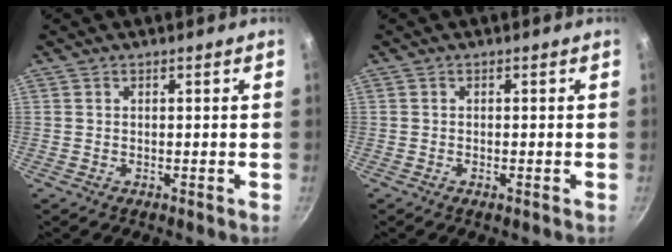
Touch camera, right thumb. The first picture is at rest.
{"total": 0.9, "force": [-0.4, 0.2, 0.8], "torque": [-0.016, 0.002, -0.009]}